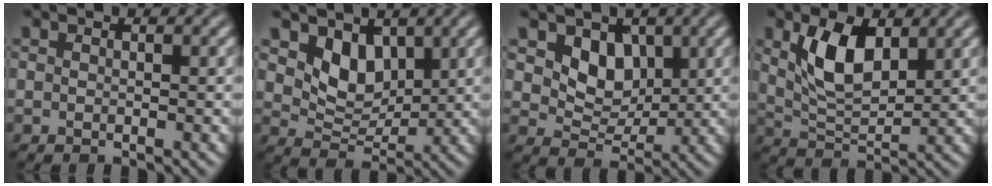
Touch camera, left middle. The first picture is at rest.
{"total": 3.6, "force": [1.8, 2.5, 2.0], "torque": [-0.051, -0.017, 0.032]}
{"total": 3.5, "force": [1.3, 2.6, 1.9], "torque": [-0.045, -0.013, 0.021]}
{"total": 5.8, "force": [1.9, 3.0, 4.6], "torque": [-0.102, -0.001, 0.039]}